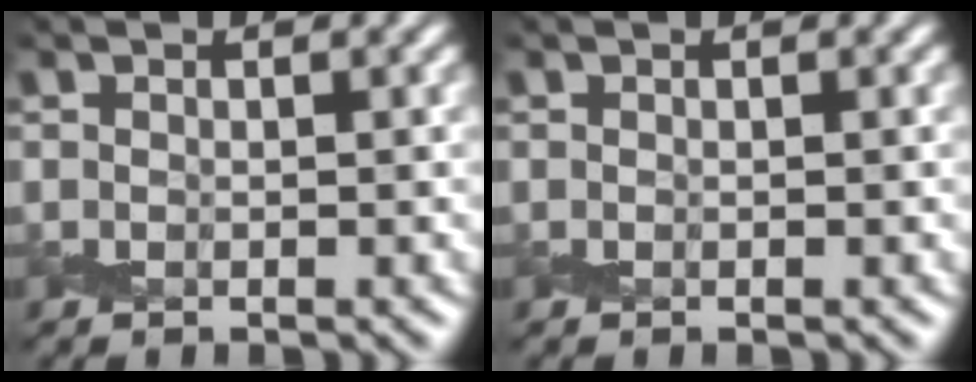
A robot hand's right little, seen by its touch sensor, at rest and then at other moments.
{"total": 0.0}